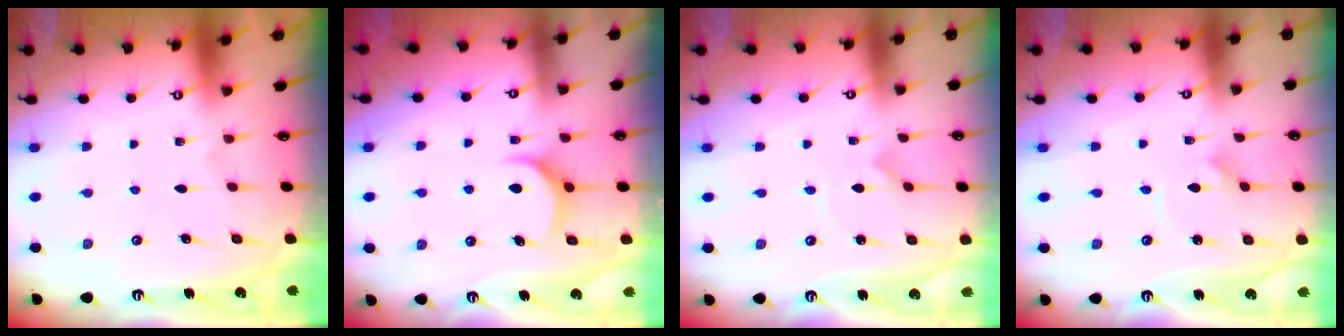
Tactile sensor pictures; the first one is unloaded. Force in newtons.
{"total": 7.2, "press": 7.2, "slide": 0.7}
{"total": 0.0}
{"total": 3.0, "press": 3.0, "slide": 0.2}